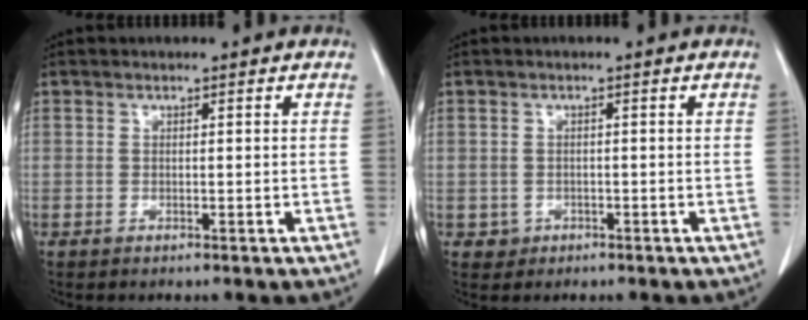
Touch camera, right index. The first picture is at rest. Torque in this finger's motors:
{"motor_torque": [-0.77, 0.55, -0.77, -0.16]}